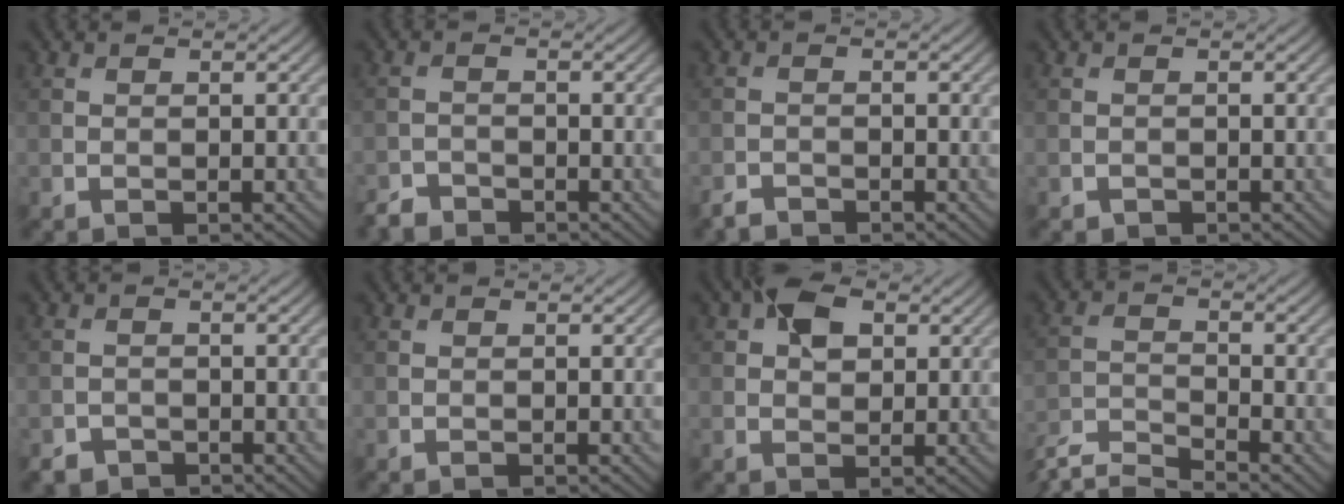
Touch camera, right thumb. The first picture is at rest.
{"total": 2.1, "force": [-1.9, 0.7, 0.2], "torque": [-0.005, -0.002, -0.044]}
{"total": 1.7, "force": [-1.6, 0.4, 0.3], "torque": [-0.007, -0.003, -0.036]}
{"total": 0.5, "force": [-0.4, 0.3, 0.0], "torque": [0.001, -0.004, -0.006]}
{"total": 1.8, "force": [-1.4, 1.0, 0.3], "torque": [-0.003, -0.002, -0.030]}
{"total": 0.0}
{"total": 4.7, "force": [1.8, 3.0, 3.2], "torque": [-0.057, 0.009, 0.025]}
{"total": 6.5, "force": [-5.8, 1.2, 2.7], "torque": [-0.060, -0.016, -0.115]}